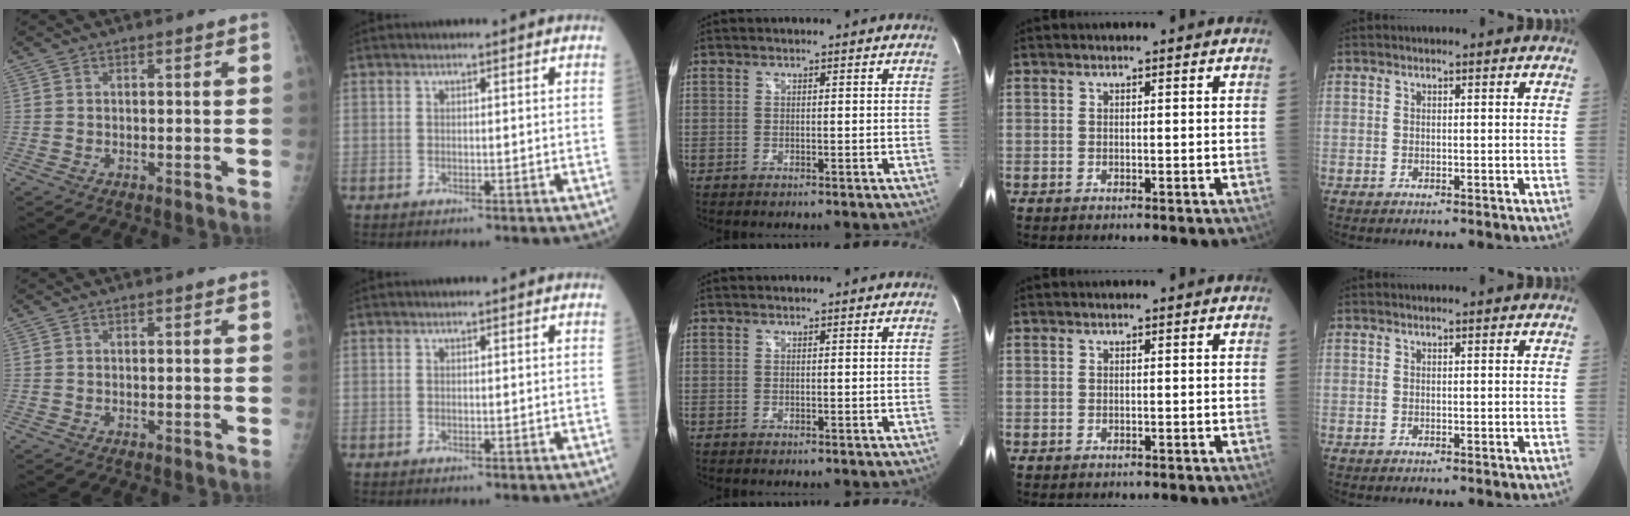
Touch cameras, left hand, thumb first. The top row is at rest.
{"ring": {"total": 0.6, "force": [-0.5, 0.2, 0.1], "torque": [-0.007, 0.001, -0.007]}}